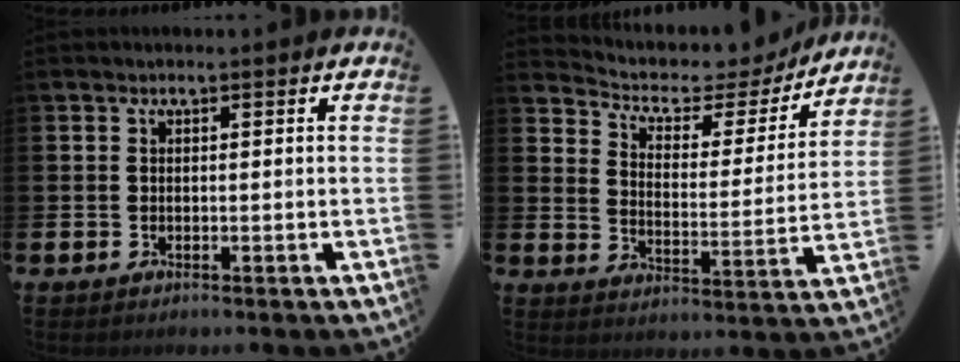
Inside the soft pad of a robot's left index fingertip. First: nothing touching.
{"total": 4.3, "force": [3.7, 2.1, 0.8], "torque": [-0.040, -0.037, 0.053]}